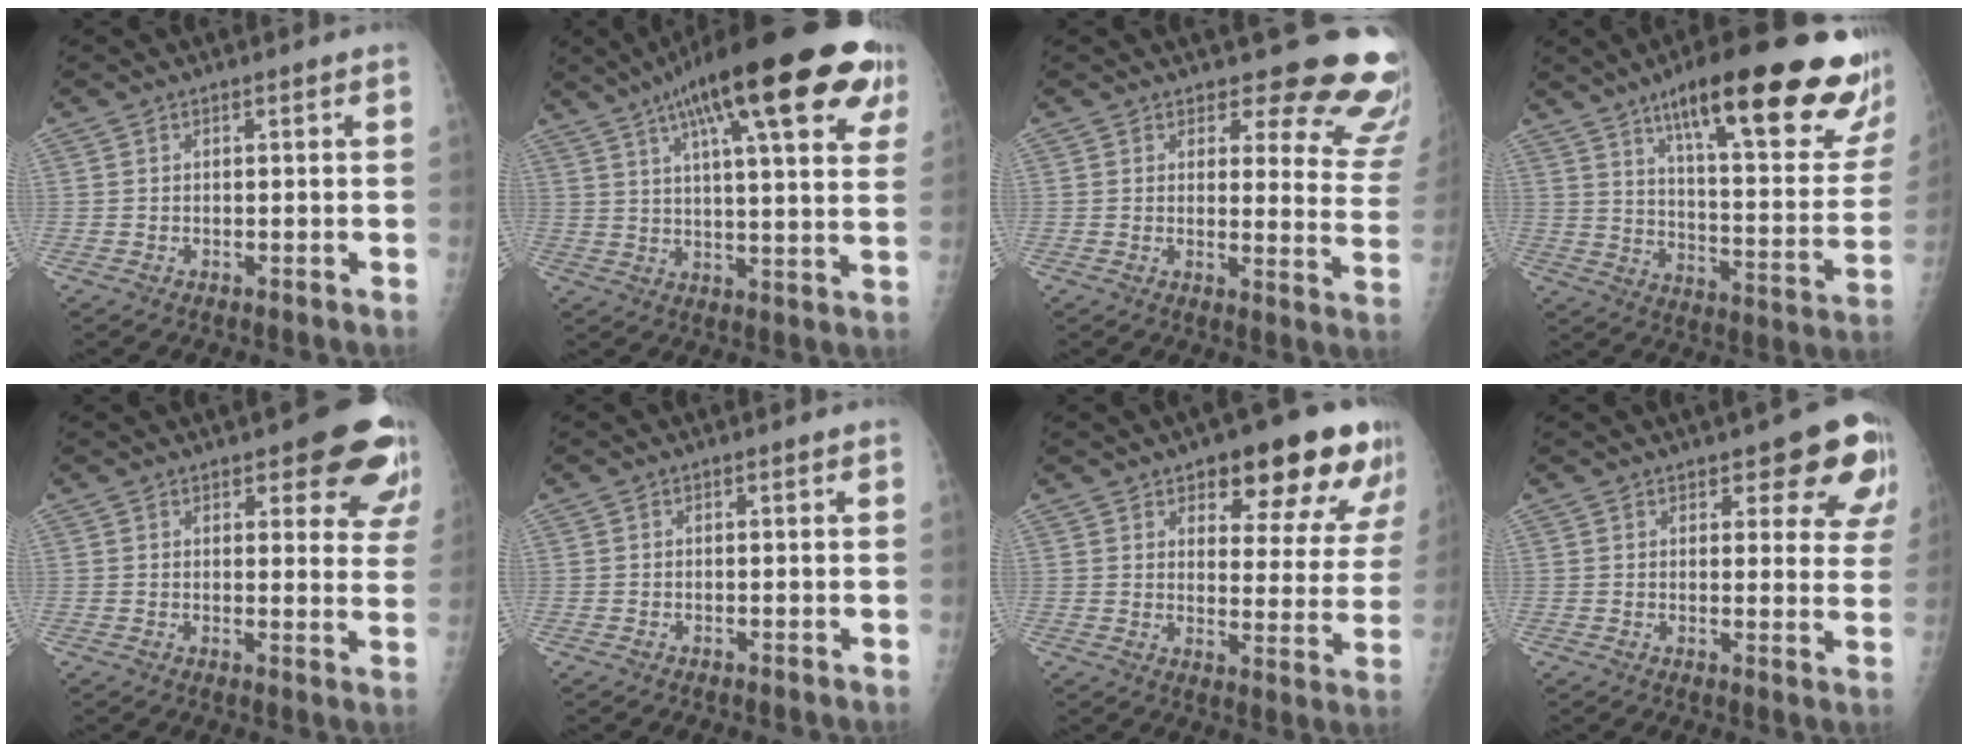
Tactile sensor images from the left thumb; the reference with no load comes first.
{"total": 26.2, "force": [13.9, 6.9, 21.1], "torque": [-0.301, 0.000, 0.191]}
{"total": 15.4, "force": [13.5, 5.1, 5.6], "torque": [-0.006, -0.116, 0.128]}
{"total": 29.8, "force": [18.6, 6.1, 22.5], "torque": [-0.271, -0.056, 0.270]}
{"total": 12.3, "force": [8.2, 4.4, 8.0], "torque": [-0.049, -0.040, 0.083]}
{"total": 0.0}
{"total": 17.6, "force": [11.0, 7.1, 11.8], "torque": [-0.095, -0.046, 0.145]}
{"total": 11.6, "force": [7.1, 4.4, 8.0], "torque": [-0.050, -0.034, 0.076]}